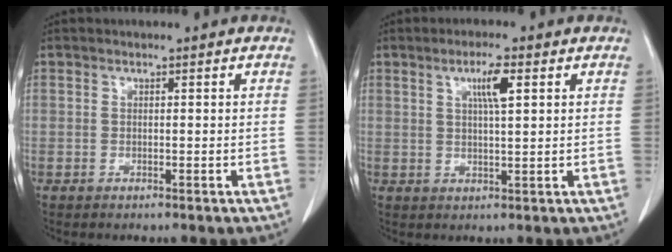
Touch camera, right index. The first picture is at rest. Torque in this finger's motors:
{"motor_torque": [0.10, 0.05, 0.10, 0.03]}